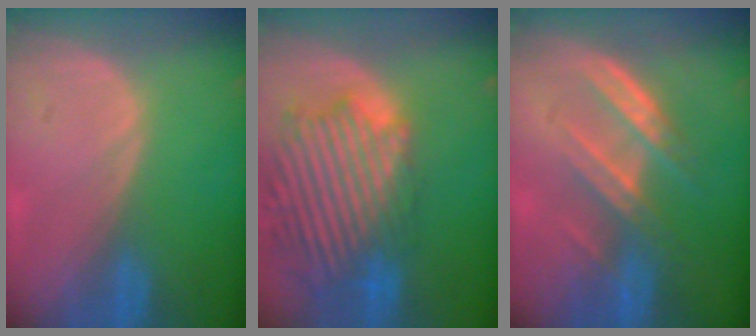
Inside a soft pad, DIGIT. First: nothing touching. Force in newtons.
{"total": 14.3, "press": 12.4, "slide": 7.1}
{"total": 7.1, "press": 6.5, "slide": 2.8}